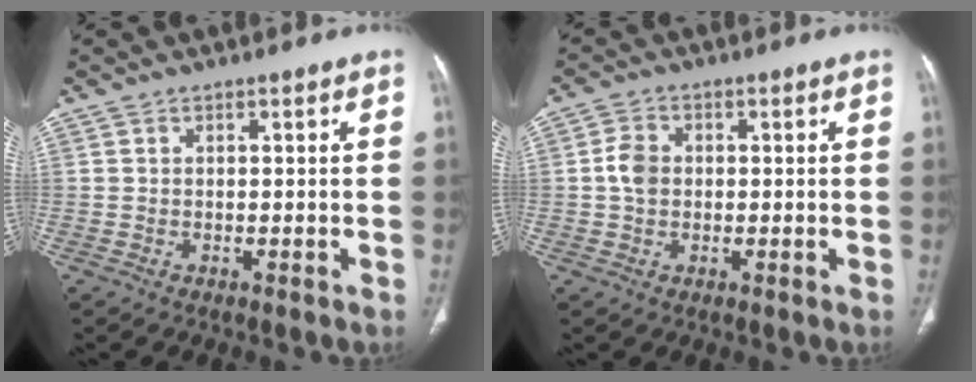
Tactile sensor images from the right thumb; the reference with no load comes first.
{"total": 4.1, "force": [0.1, 3.2, 2.6], "torque": [-0.048, 0.006, -0.004]}